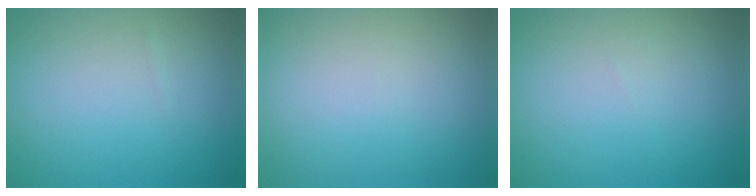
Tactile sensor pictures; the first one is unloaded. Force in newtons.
{"total": 0.0}
{"total": 0.0}